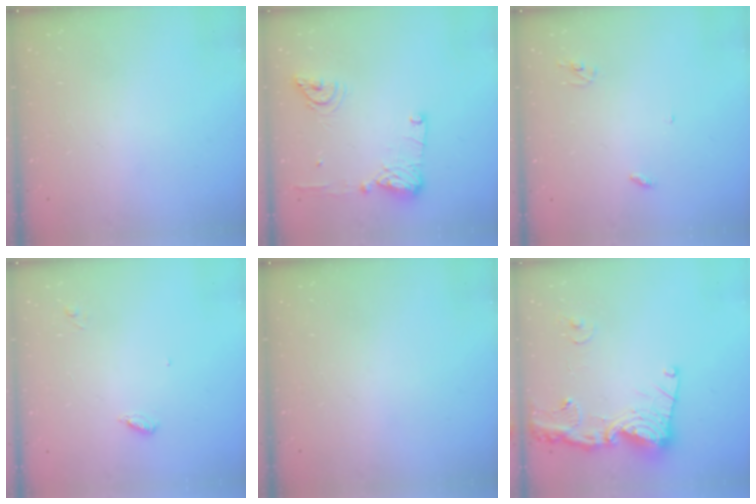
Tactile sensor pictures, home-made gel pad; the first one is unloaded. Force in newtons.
{"total": 12.7, "press": 12.4, "slide": 2.7}
{"total": 2.8, "press": 2.8, "slide": 0.2}
{"total": 4.0, "press": 4.0, "slide": 0.4}
{"total": 0.0}
{"total": 17.6, "press": 17.5, "slide": 2.0}